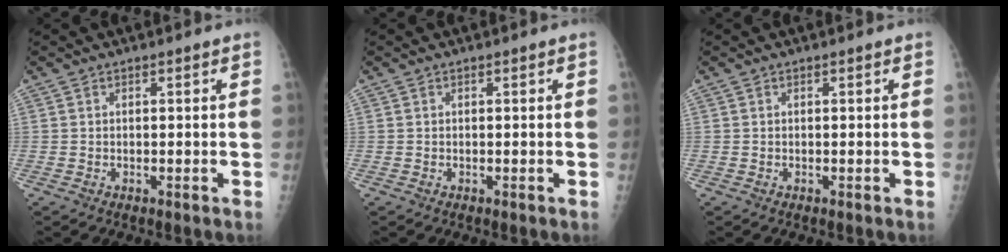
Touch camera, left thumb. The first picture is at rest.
{"total": 0.0}
{"total": 0.0}